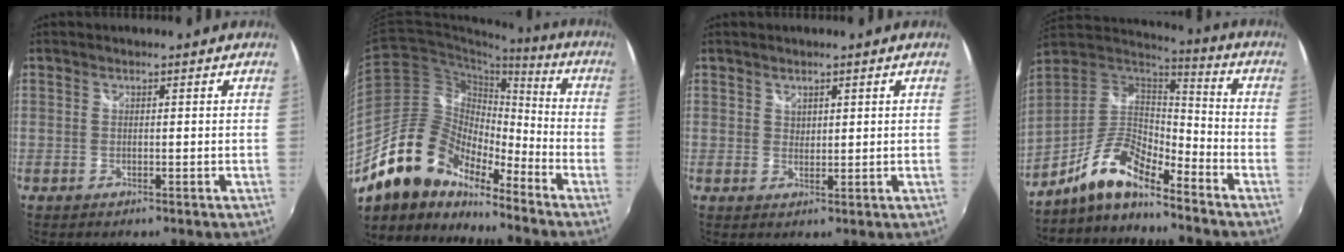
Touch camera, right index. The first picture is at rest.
{"total": 16.2, "force": [-13.1, 7.5, 6.1], "torque": [-0.121, 0.023, -0.248]}
{"total": 1.5, "force": [1.2, 0.9, 0.3], "torque": [0.002, 0.000, 0.021]}
{"total": 12.7, "force": [-9.6, 3.3, 7.7], "torque": [-0.166, 0.007, -0.188]}